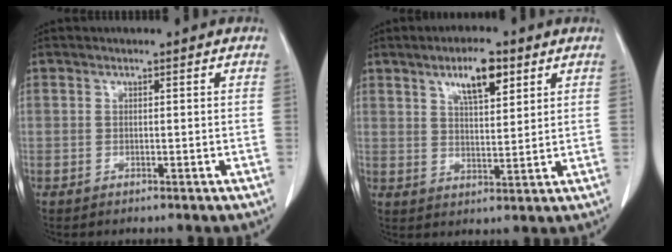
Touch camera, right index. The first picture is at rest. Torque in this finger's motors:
{"motor_torque": [0.29, 0.28, 0.18, 0.09]}